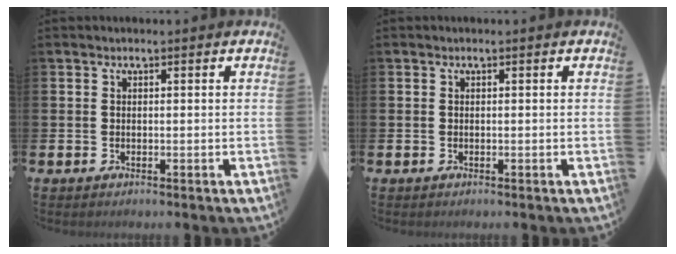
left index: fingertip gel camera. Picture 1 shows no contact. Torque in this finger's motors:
{"motor_torque": [0.00, 0.00, 0.00, 0.01]}